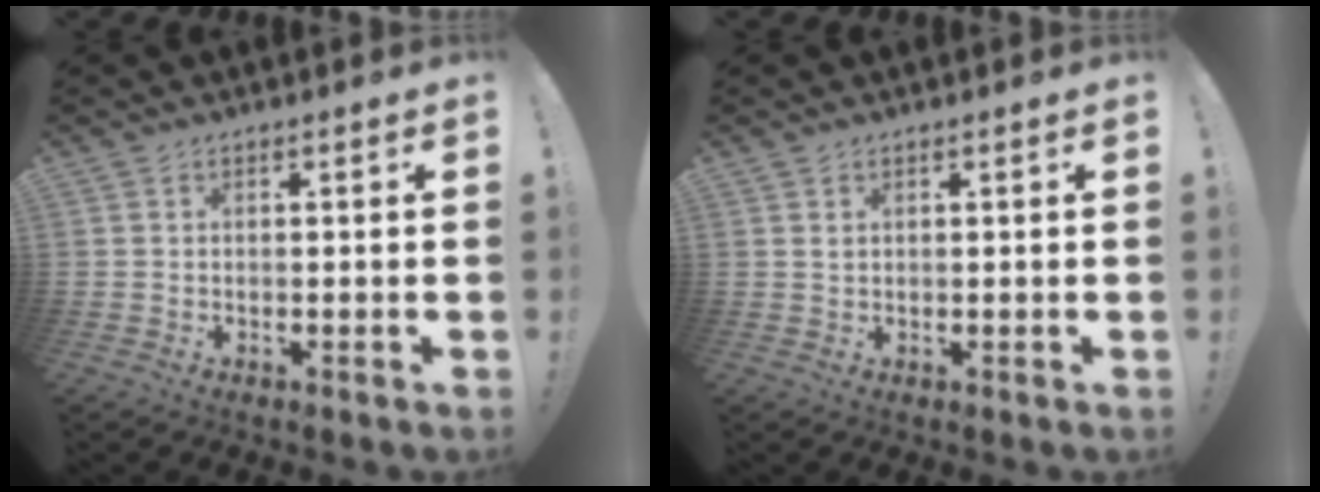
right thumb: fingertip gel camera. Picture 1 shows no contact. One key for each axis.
{"total": 0.6, "fx": 0.3, "fy": 0.3, "fz": 0.4, "tx": -0.007, "ty": 0.000, "tz": 0.006}